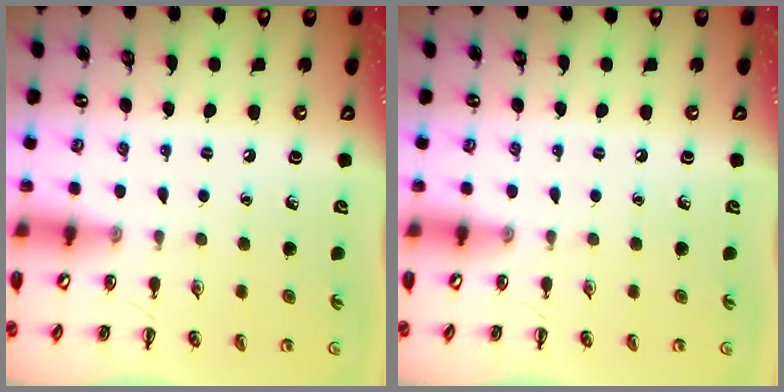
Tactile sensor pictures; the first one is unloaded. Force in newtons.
{"total": 0.0}